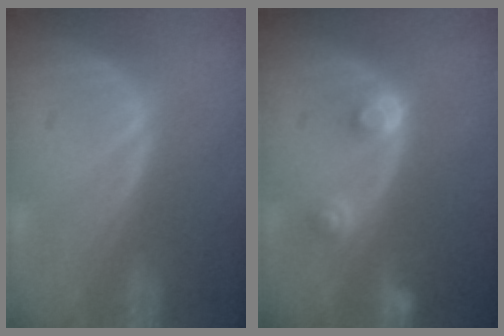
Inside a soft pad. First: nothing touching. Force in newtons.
{"total": 3.0, "press": 2.8, "slide": 1.0}